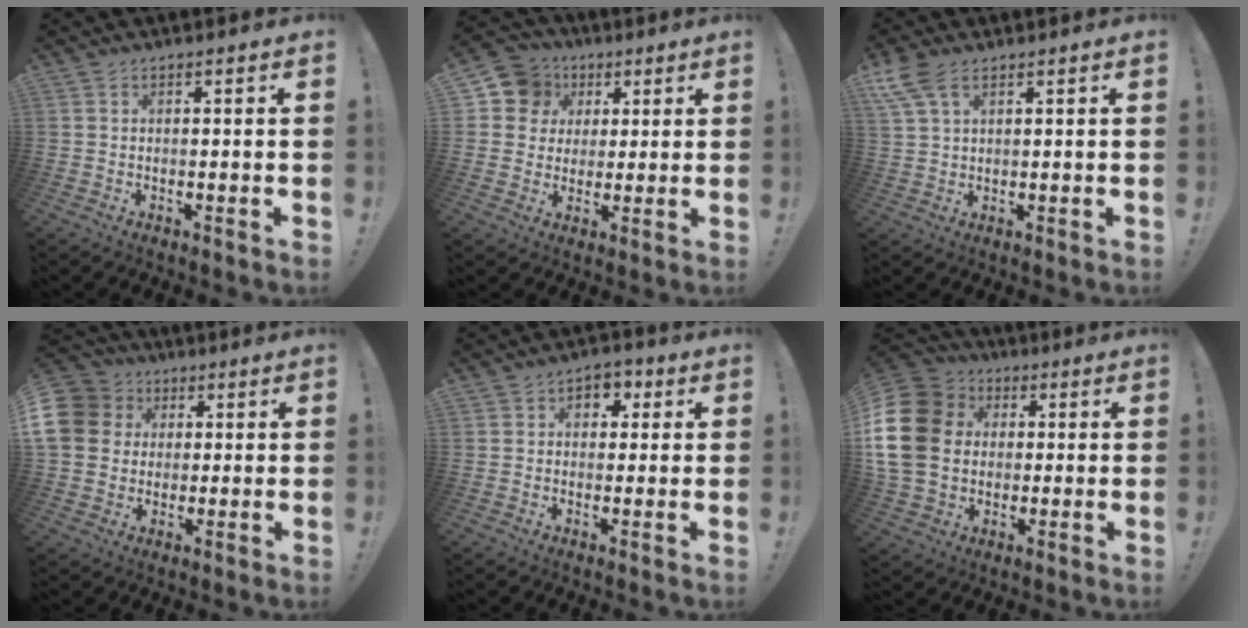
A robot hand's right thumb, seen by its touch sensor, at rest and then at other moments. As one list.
[{"total": 10.9, "force": [3.7, 9.8, 2.8], "torque": [-0.037, -0.012, 0.077]}, {"total": 7.2, "force": [4.1, 3.3, 4.9], "torque": [-0.109, -0.008, 0.081]}, {"total": 12.7, "force": [2.4, 11.2, 5.5], "torque": [-0.099, 0.004, 0.051]}, {"total": 5.2, "force": [0.9, 4.3, 2.8], "torque": [-0.035, 0.006, 0.014]}, {"total": 19.9, "force": [1.9, 15.8, 11.9], "torque": [-0.233, 0.008, 0.043]}]